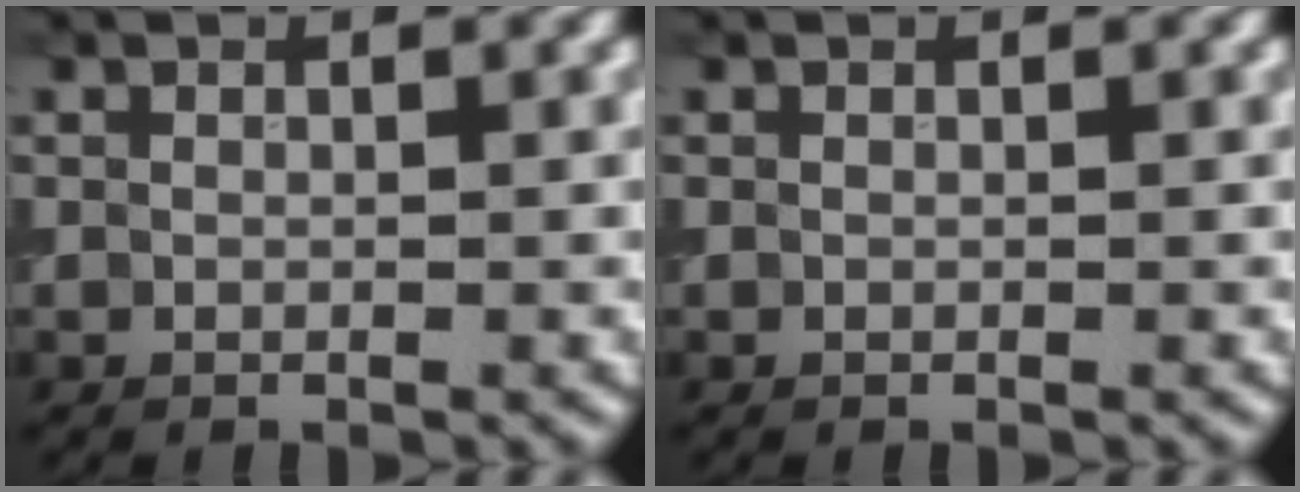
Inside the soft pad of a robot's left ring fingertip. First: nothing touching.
{"total": 0.0}